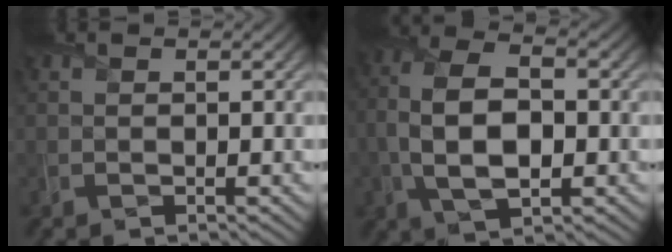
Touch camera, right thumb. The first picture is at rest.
{"total": 10.0, "force": [-0.9, 5.7, 8.2], "torque": [-0.187, -0.001, -0.018]}